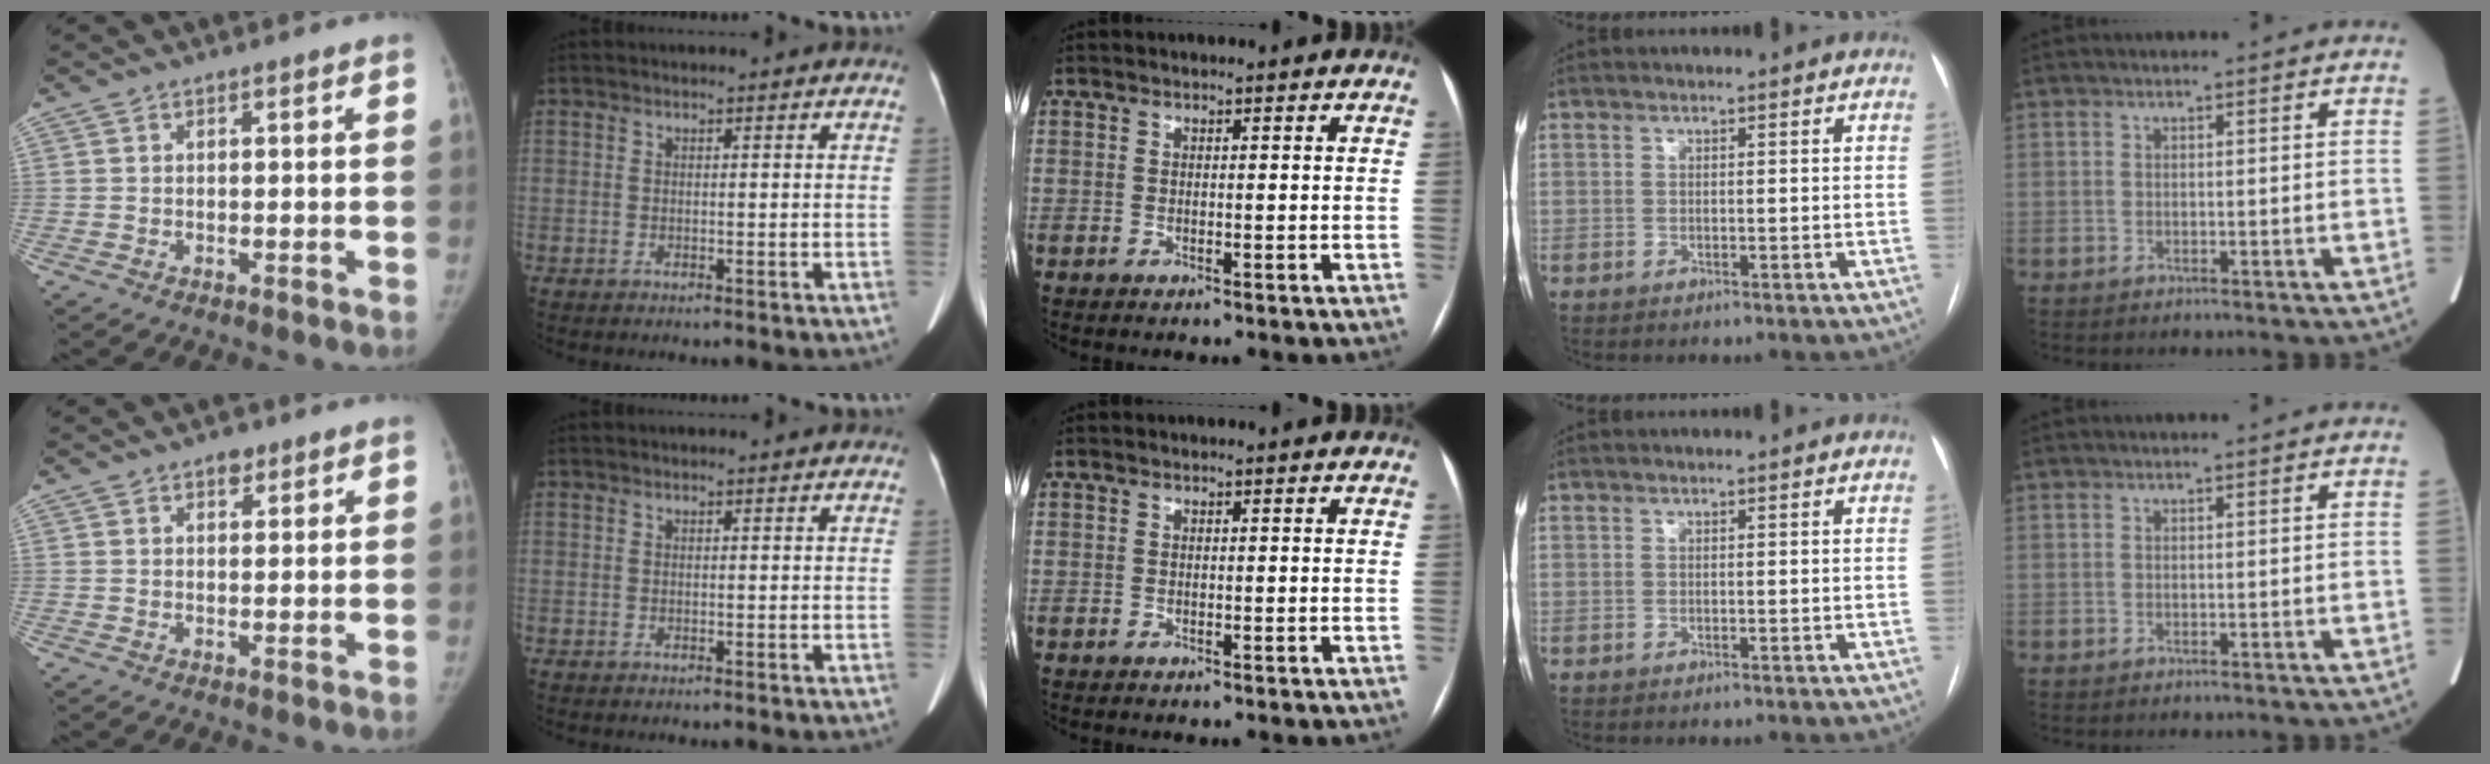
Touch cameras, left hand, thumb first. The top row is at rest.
{"thumb": {"total": 2.1, "force": [1.3, 1.3, 1.0], "torque": [0.001, -0.005, 0.016]}}